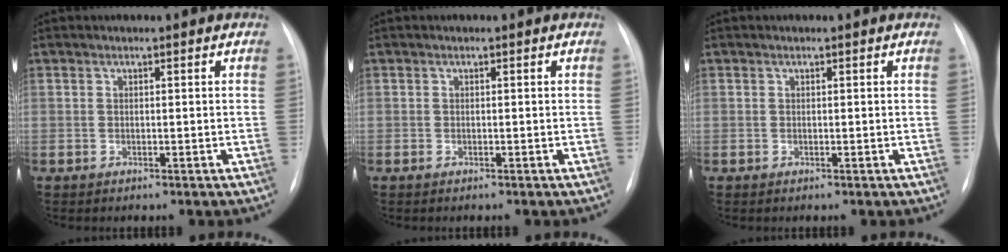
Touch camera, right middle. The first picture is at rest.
{"total": 0.0}
{"total": 0.0}